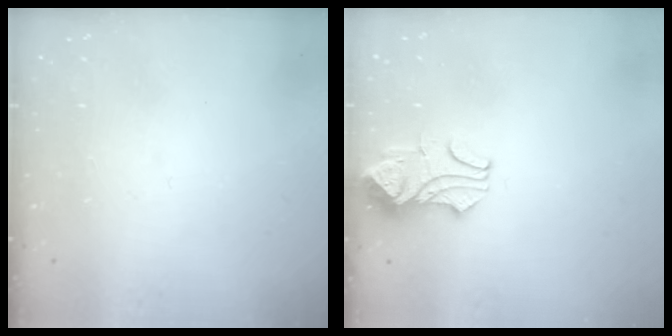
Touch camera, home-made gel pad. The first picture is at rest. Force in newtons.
{"total": 3.5, "press": 3.4, "slide": 0.9}